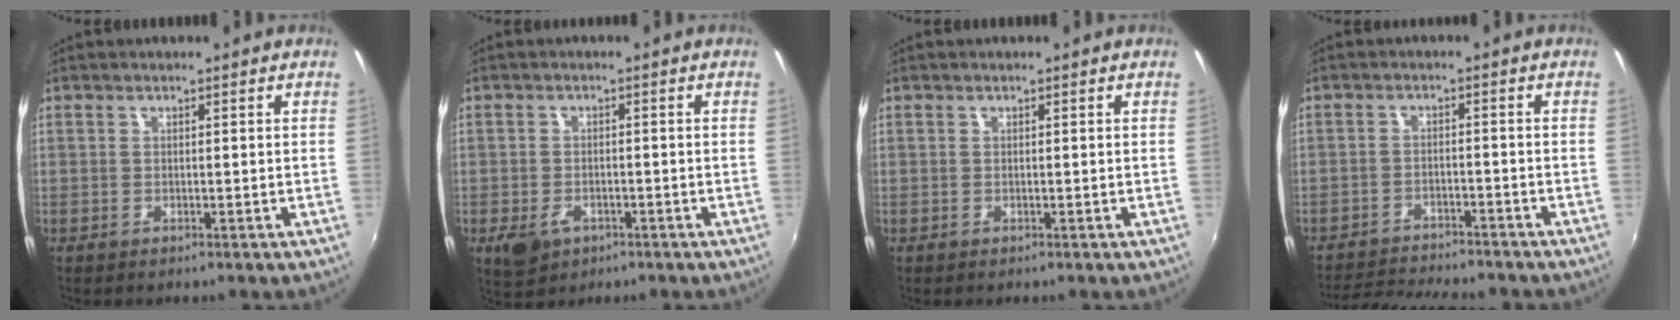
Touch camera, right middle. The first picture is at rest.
{"total": 5.1, "force": [-2.5, 3.4, 3.0], "torque": [-0.069, -0.009, -0.040]}
{"total": 0.0}
{"total": 10.8, "force": [-10.0, 1.6, 3.6], "torque": [-0.091, -0.013, -0.154]}